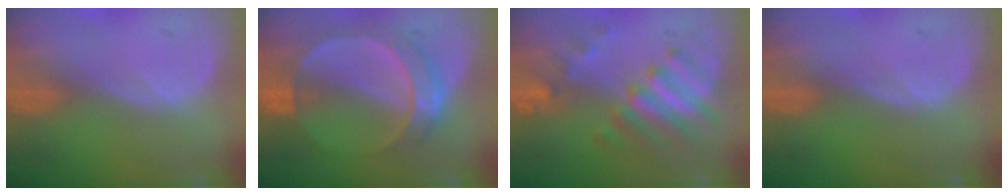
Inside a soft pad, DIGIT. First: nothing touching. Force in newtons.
{"total": 7.1, "press": 7.0, "slide": 0.5}
{"total": 7.5, "press": 7.2, "slide": 2.0}
{"total": 0.0}